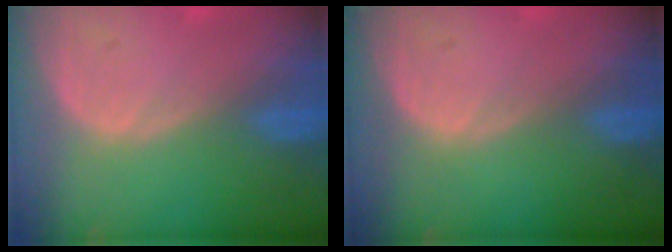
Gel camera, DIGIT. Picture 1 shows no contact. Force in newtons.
{"total": 0.0}